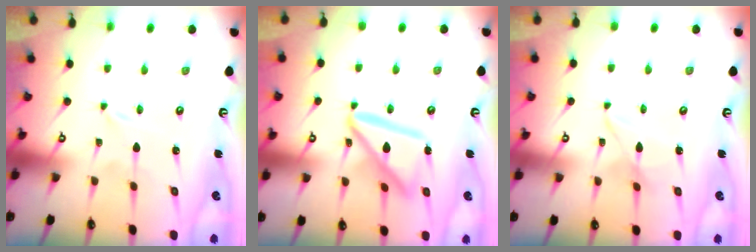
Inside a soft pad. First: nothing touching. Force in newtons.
{"total": 14.5, "press": 14.5, "slide": 1.5}
{"total": 4.1, "press": 4.1, "slide": 0.4}